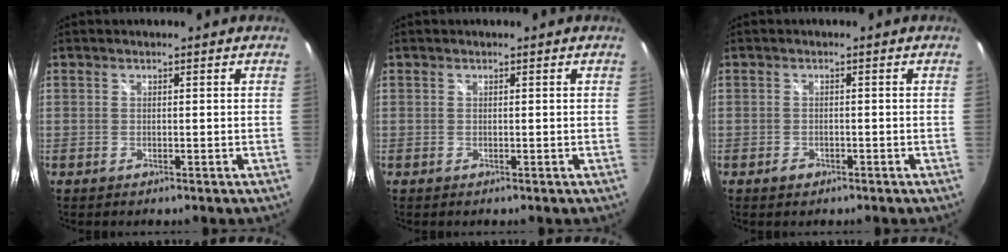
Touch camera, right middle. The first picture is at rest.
{"total": 0.0}
{"total": 1.6, "force": [-1.1, 1.1, 0.5], "torque": [-0.009, -0.001, -0.018]}